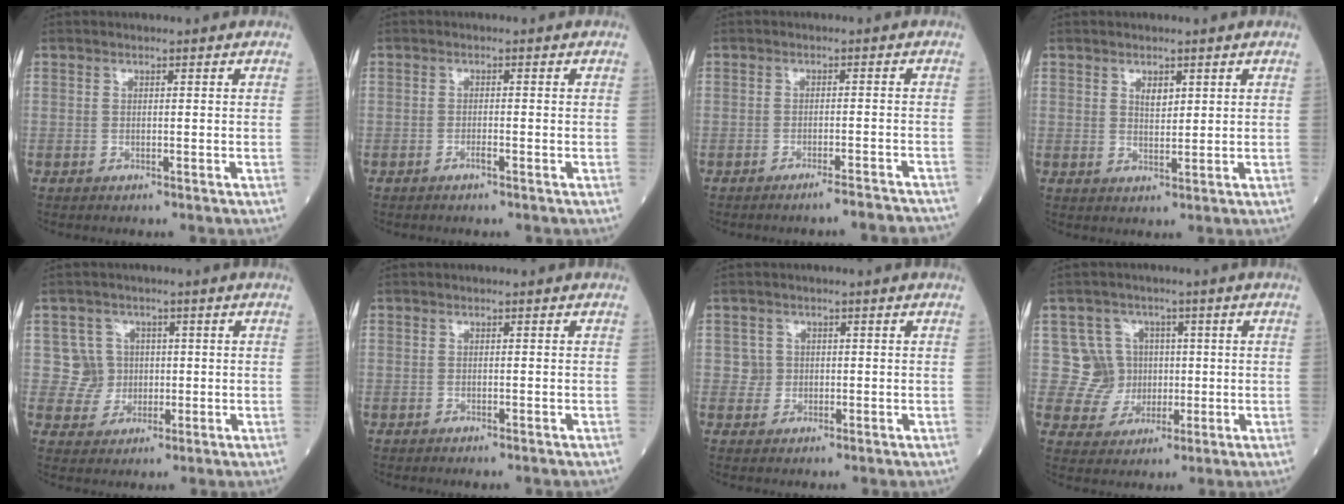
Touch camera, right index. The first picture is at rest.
{"total": 0.9, "force": [-0.6, 0.0, 0.6], "torque": [-0.015, 0.000, -0.011]}
{"total": 5.9, "force": [-5.5, 0.0, 2.2], "torque": [-0.016, -0.006, -0.075]}
{"total": 2.2, "force": [1.1, 1.1, 1.6], "torque": [-0.026, -0.001, 0.023]}
{"total": 4.6, "force": [0.5, 4.5, -0.2], "torque": [0.016, 0.013, 0.010]}
{"total": 1.2, "force": [-1.0, 0.0, 0.6], "torque": [-0.009, -0.002, -0.013]}
{"total": 1.7, "force": [-0.1, 1.7, -0.1], "torque": [0.010, 0.007, -0.005]}
{"total": 6.4, "force": [0.8, 6.3, -0.2], "torque": [0.011, 0.019, 0.019]}